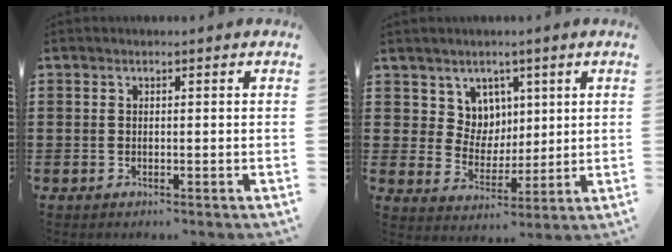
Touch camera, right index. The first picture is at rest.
{"total": 6.3, "force": [3.6, 5.2, 0.7], "torque": [-0.047, 0.001, 0.069]}